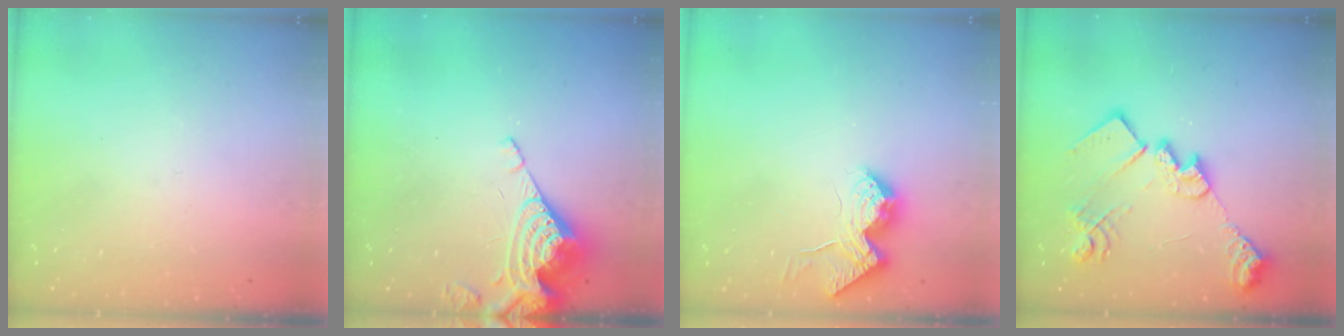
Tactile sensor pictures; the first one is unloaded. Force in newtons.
{"total": 10.4, "press": 10.3, "slide": 1.2}
{"total": 18.4, "press": 18.4, "slide": 0.7}
{"total": 21.1, "press": 21.1, "slide": 1.0}